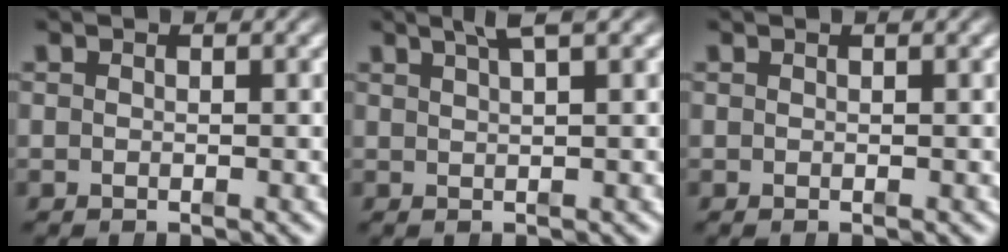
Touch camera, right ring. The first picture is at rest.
{"total": 3.3, "force": [2.4, -0.5, 2.1], "torque": [-0.018, 0.015, 0.040]}
{"total": 0.0}